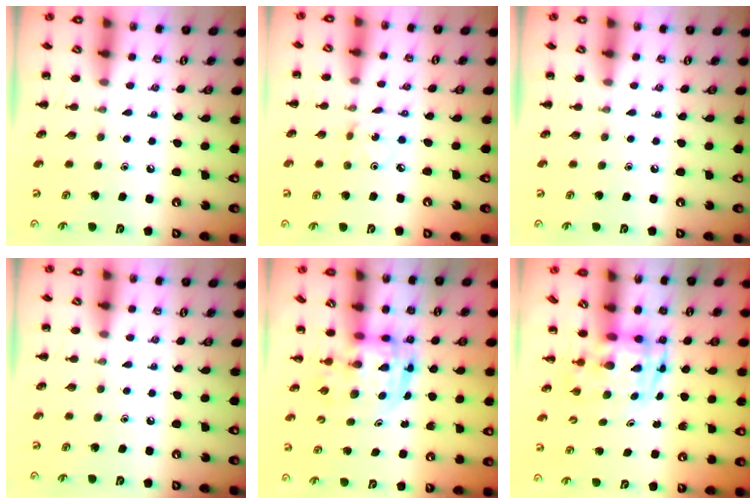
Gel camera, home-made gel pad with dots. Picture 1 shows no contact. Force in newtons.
{"total": 1.0, "press": 1.0, "slide": 0.3}
{"total": 0.0}
{"total": 0.0}
{"total": 4.1, "press": 4.0, "slide": 0.9}
{"total": 3.4, "press": 3.4, "slide": 0.7}